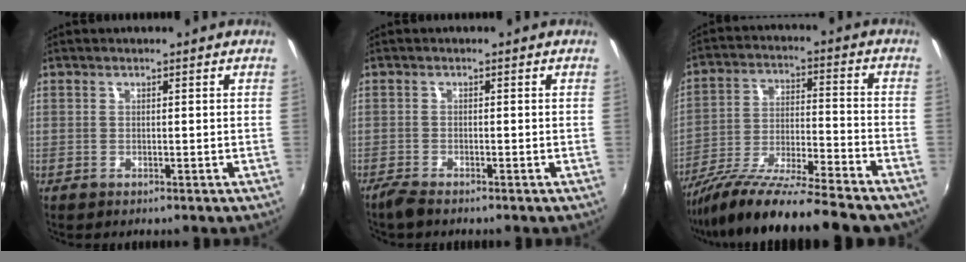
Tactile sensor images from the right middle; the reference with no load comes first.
{"total": 2.3, "force": [-2.0, 0.2, 1.2], "torque": [-0.032, -0.007, -0.041]}
{"total": 19.6, "force": [-16.5, 1.2, 10.4], "torque": [-0.190, -0.046, -0.271]}